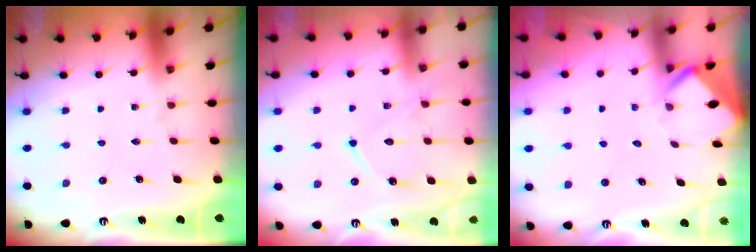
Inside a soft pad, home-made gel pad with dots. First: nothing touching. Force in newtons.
{"total": 13.3, "press": 13.3, "slide": 1.1}
{"total": 3.0, "press": 3.0, "slide": 0.2}